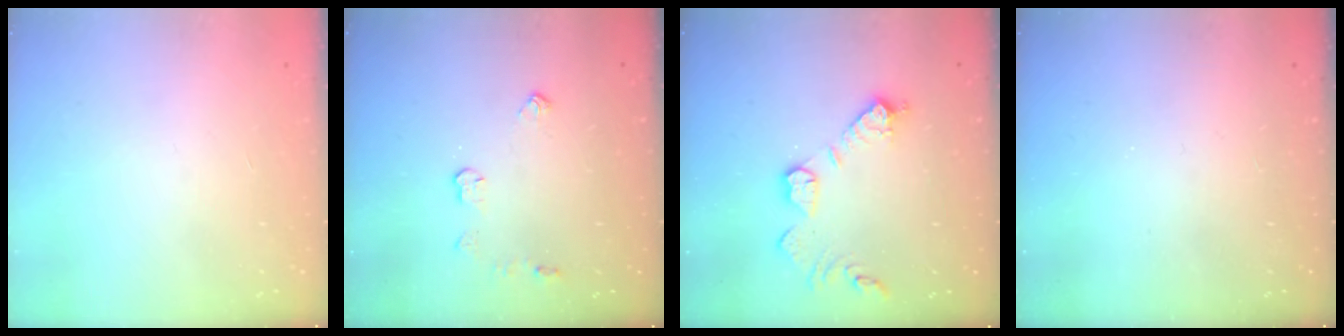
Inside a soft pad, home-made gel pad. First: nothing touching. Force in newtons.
{"total": 4.4, "press": 4.4, "slide": 0.7}
{"total": 12.9, "press": 12.8, "slide": 0.9}
{"total": 0.0}